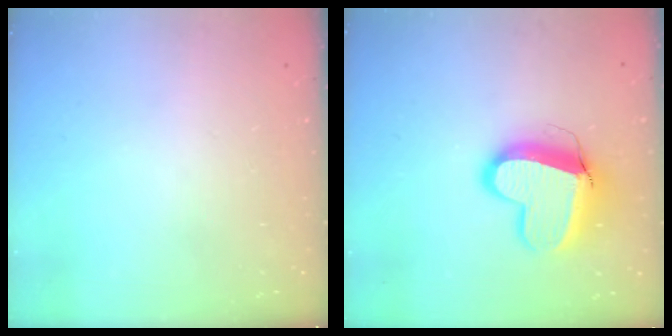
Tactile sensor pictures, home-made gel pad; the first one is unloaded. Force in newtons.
{"total": 13.1, "press": 13.0, "slide": 1.3}